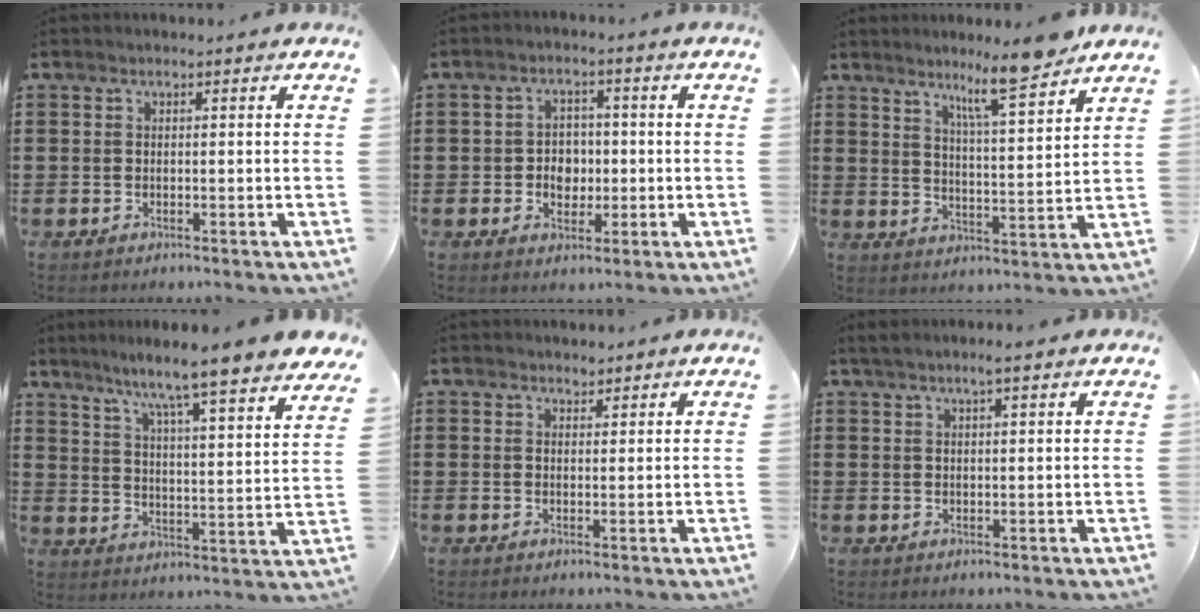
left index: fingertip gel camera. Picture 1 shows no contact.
{"total": 4.0, "force": [-0.5, 3.4, 2.0], "torque": [-0.040, 0.005, -0.014]}
{"total": 9.0, "force": [7.3, 0.4, 5.2], "torque": [-0.089, -0.041, 0.121]}
{"total": 7.0, "force": [6.2, -1.3, 2.9], "torque": [-0.075, -0.058, 0.094]}
{"total": 1.2, "force": [1.2, 0.4, 0.0], "torque": [-0.003, 0.003, 0.024]}
{"total": 2.3, "force": [1.5, -0.2, 1.8], "torque": [-0.037, 0.001, 0.027]}